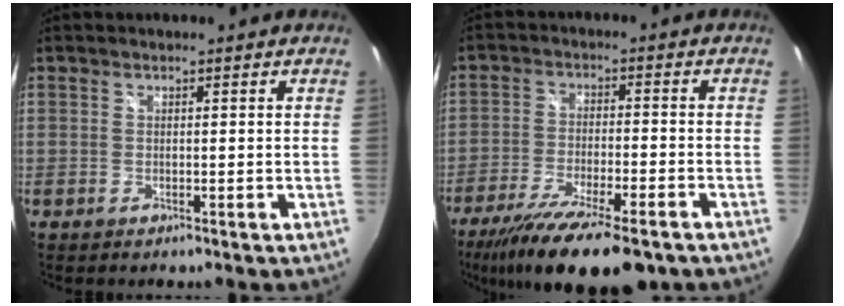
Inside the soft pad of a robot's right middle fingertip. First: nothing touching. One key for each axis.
{"total": 18.2, "fx": -13.5, "fy": 4.4, "fz": 11.4, "tx": -0.224, "ty": -0.055, "tz": -0.219}